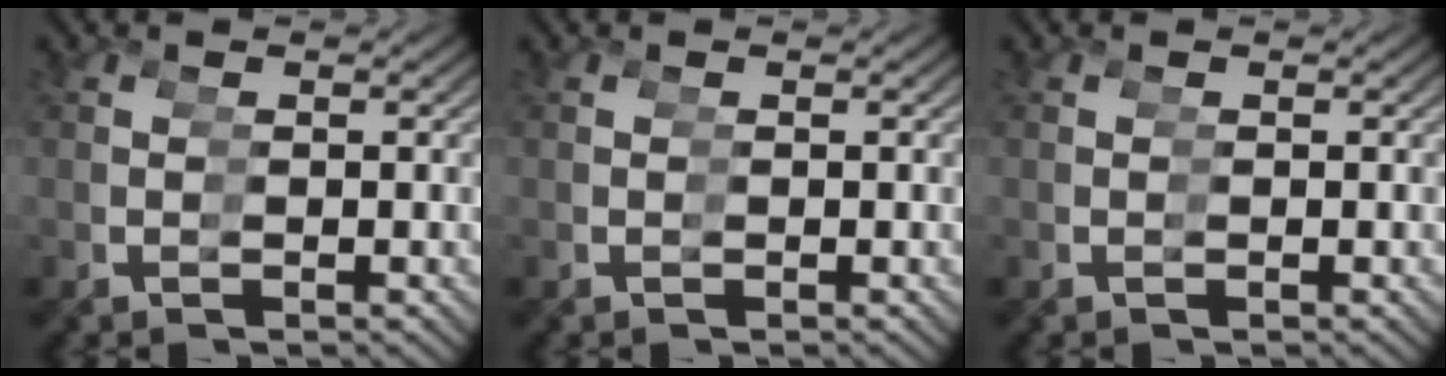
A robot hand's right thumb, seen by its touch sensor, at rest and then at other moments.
{"total": 0.0}
{"total": 0.0}